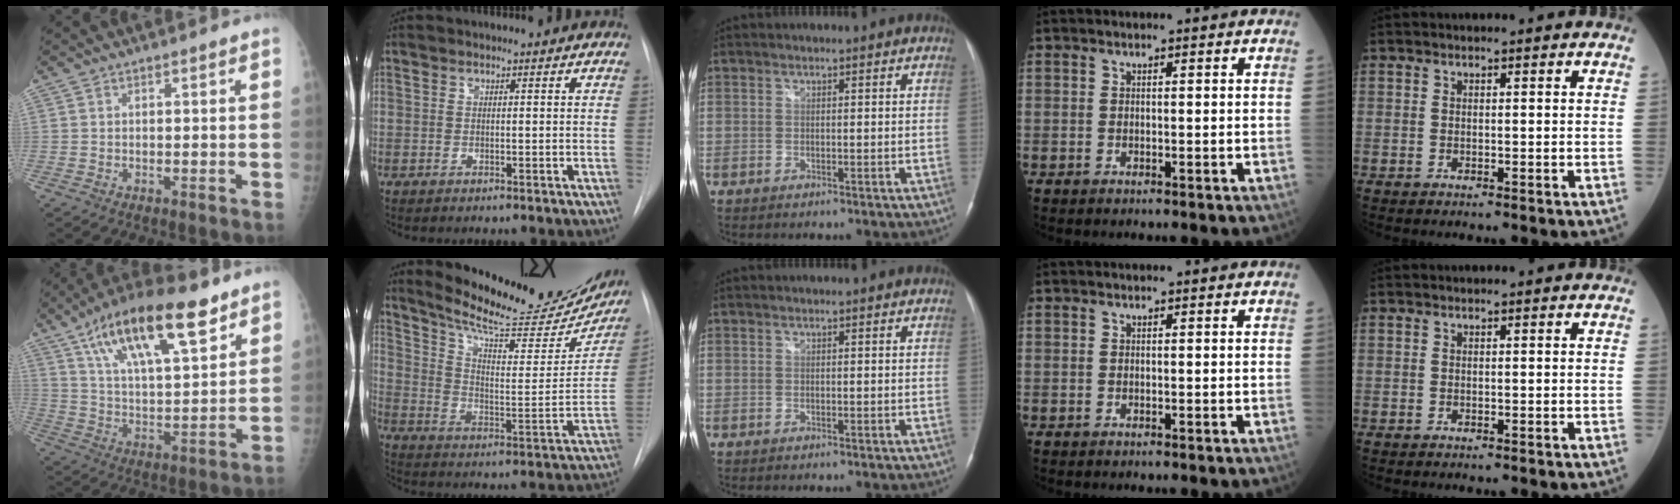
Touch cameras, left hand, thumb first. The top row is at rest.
{"thumb": {"total": 22.1, "force": [12.6, 7.8, 16.4], "torque": [-0.259, -0.031, 0.219]}, "index": {"total": 24.8, "force": [22.1, 5.1, 10.0], "torque": [-0.147, -0.054, 0.297]}}